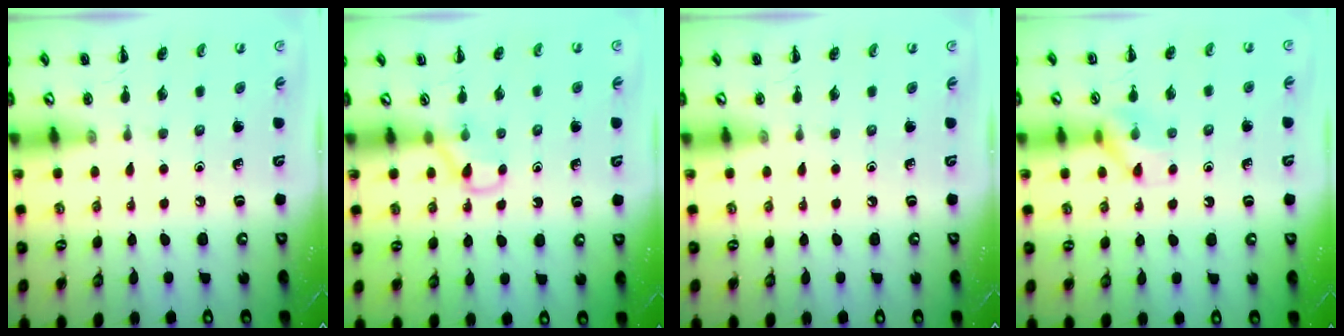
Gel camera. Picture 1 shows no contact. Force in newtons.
{"total": 3.6, "press": 3.4, "slide": 1.3}
{"total": 0.0}
{"total": 8.3, "press": 8.3, "slide": 0.4}